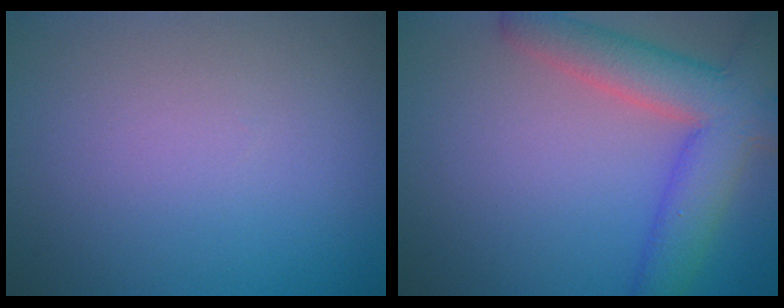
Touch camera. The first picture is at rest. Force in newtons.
{"total": 7.5, "press": 7.5, "slide": 0.4}